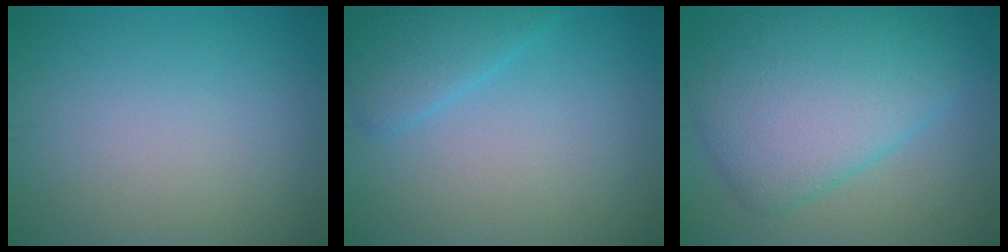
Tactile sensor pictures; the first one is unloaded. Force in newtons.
{"total": 2.8, "press": 2.8, "slide": 0.2}
{"total": 9.3, "press": 9.3, "slide": 0.1}